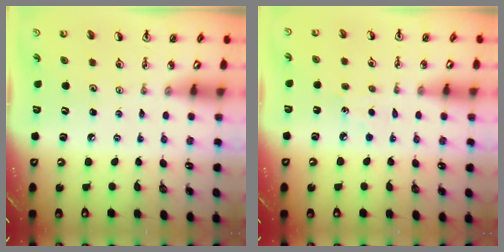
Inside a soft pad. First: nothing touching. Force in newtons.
{"total": 4.0, "press": 3.9, "slide": 0.5}